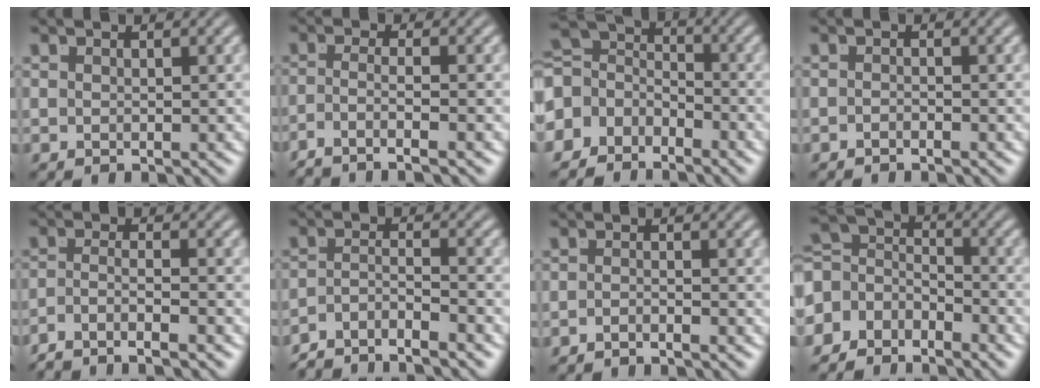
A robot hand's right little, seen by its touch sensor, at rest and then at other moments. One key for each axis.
{"total": 4.5, "fx": -3.6, "fy": 0.3, "fz": 2.7, "tx": -0.058, "ty": -0.030, "tz": -0.045}
{"total": 8.6, "fx": 0.2, "fy": 7.4, "fz": 4.4, "tx": -0.096, "ty": -0.011, "tz": -0.005}
{"total": 1.2, "fx": -1.0, "fy": -0.7, "fz": 0.0, "tx": 0.001, "ty": -0.006, "tz": -0.016}
{"total": 5.1, "fx": -4.2, "fy": 1.4, "fz": 2.5, "tx": -0.050, "ty": -0.027, "tz": -0.062}
{"total": 6.0, "fx": -4.8, "fy": 2.7, "fz": 2.4, "tx": -0.040, "ty": -0.020, "tz": -0.082}
{"total": 1.6, "fx": -1.4, "fy": -0.7, "fz": 0.3, "tx": -0.001, "ty": -0.004, "tz": -0.026}
{"total": 7.7, "fx": -0.3, "fy": 6.5, "fz": 4.0, "tx": -0.084, "ty": -0.013, "tz": -0.013}